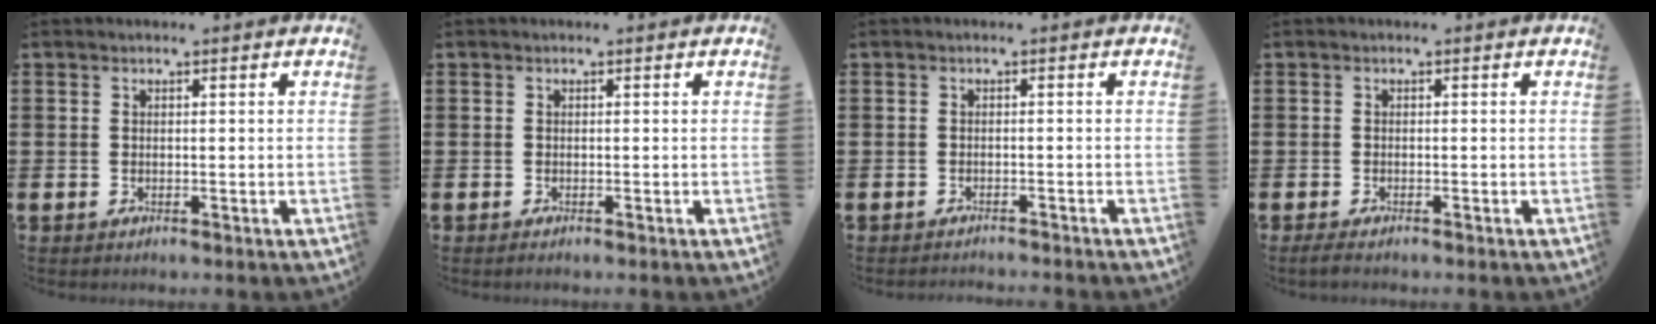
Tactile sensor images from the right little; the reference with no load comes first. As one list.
[{"total": 0.0}, {"total": 0.9, "force": [-0.9, -0.1, 0.0], "torque": [0.000, -0.001, -0.018]}, {"total": 1.0, "force": [-0.6, 0.1, 0.7], "torque": [-0.014, -0.002, -0.012]}]